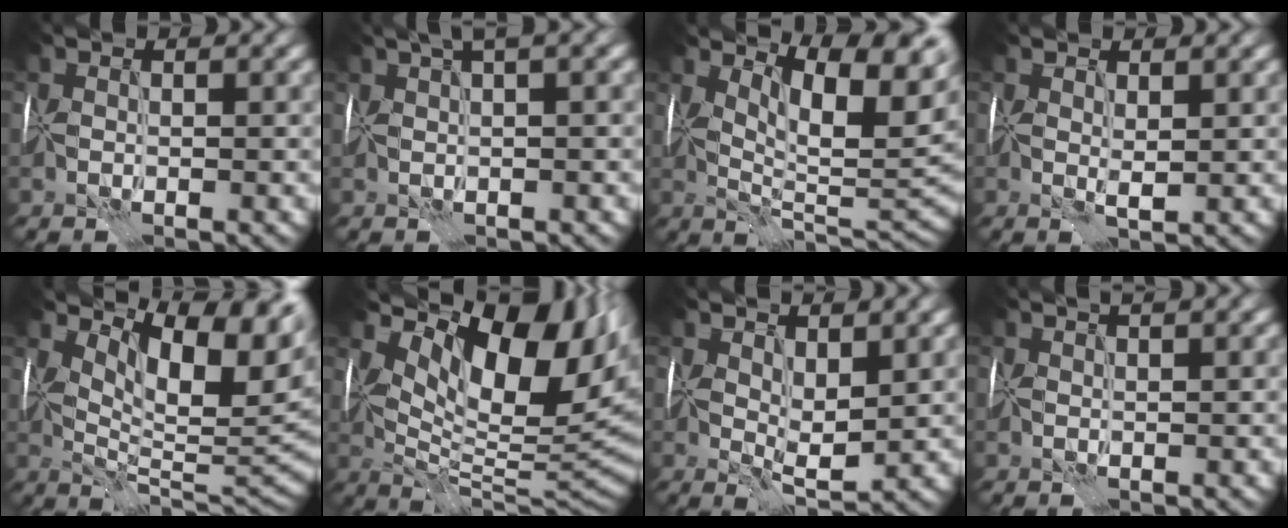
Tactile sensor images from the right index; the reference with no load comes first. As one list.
[{"total": 2.6, "force": [1.4, -0.2, 2.2], "torque": [-0.040, 0.011, 0.026]}, {"total": 8.9, "force": [3.1, 3.2, 7.8], "torque": [-0.125, -0.005, 0.052]}, {"total": 1.1, "force": [0.4, -0.1, 1.1], "torque": [-0.021, -0.004, 0.005]}, {"total": 11.5, "force": [4.3, 5.0, 9.4], "torque": [-0.120, -0.009, 0.069]}, {"total": 13.0, "force": [4.3, 5.9, 10.8], "torque": [-0.152, -0.006, 0.082]}, {"total": 3.3, "force": [1.0, 1.2, 2.9], "torque": [-0.054, -0.009, 0.017]}, {"total": 2.2, "force": [1.4, 0.4, 1.6], "torque": [-0.020, 0.018, 0.011]}]